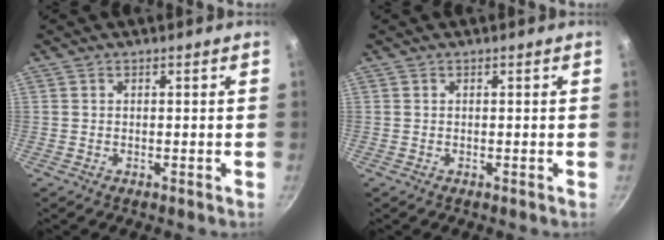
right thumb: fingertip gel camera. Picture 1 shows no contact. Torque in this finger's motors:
{"motor_torque": [-0.02, 0.00, 0.10, 0.10, 0.00]}